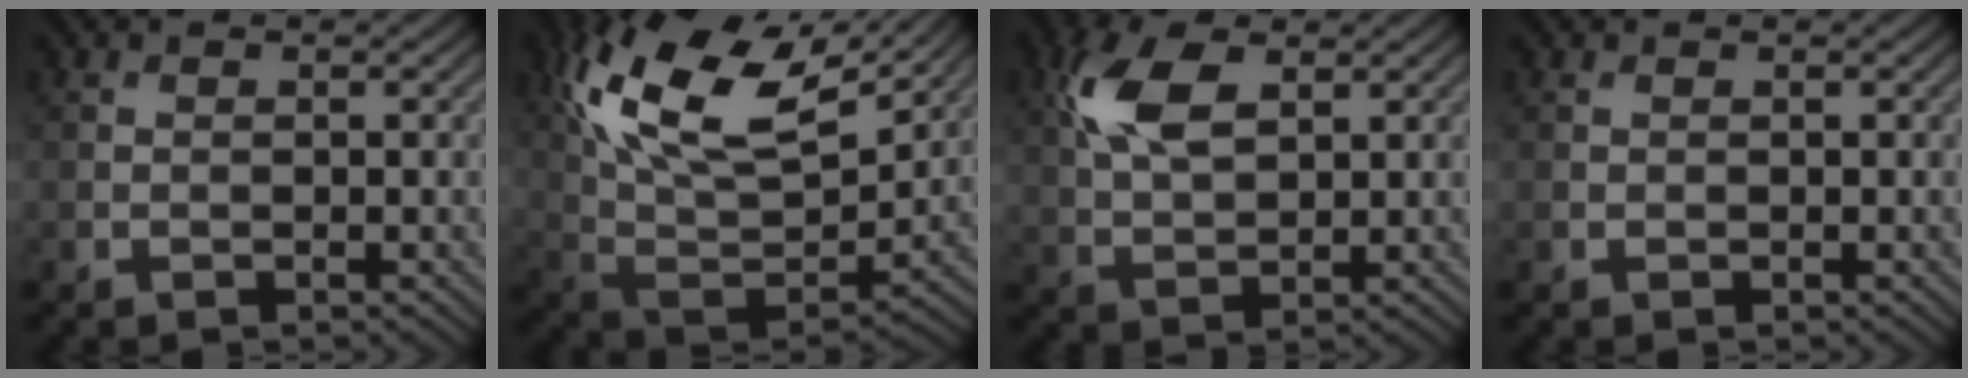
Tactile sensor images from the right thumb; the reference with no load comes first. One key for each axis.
{"total": 16.4, "fx": 8.8, "fy": 7.7, "fz": 11.6, "tx": -0.261, "ty": 0.021, "tz": 0.159}
{"total": 7.3, "fx": 2.8, "fy": 3.7, "fz": 5.7, "tx": -0.135, "ty": 0.010, "tz": 0.053}
{"total": 0.0}